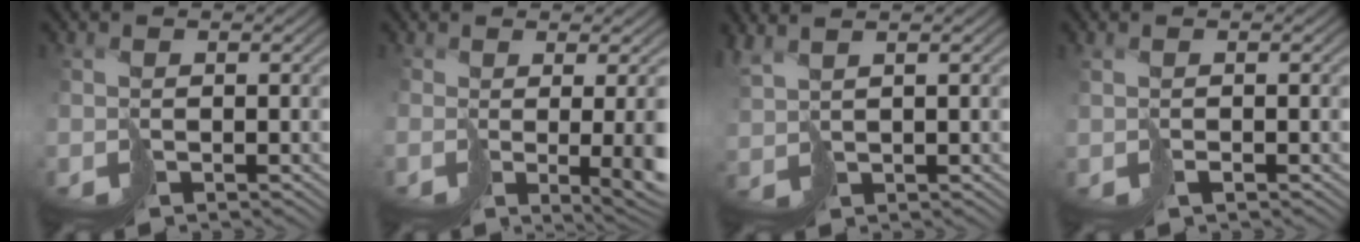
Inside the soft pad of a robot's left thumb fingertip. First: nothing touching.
{"total": 7.5, "force": [-0.9, 1.8, 7.2], "torque": [-0.079, -0.028, 0.022]}
{"total": 2.8, "force": [2.1, 0.0, 1.8], "torque": [-0.061, -0.002, 0.047]}
{"total": 0.6, "force": [0.1, 0.0, 0.6], "torque": [-0.016, -0.001, 0.004]}